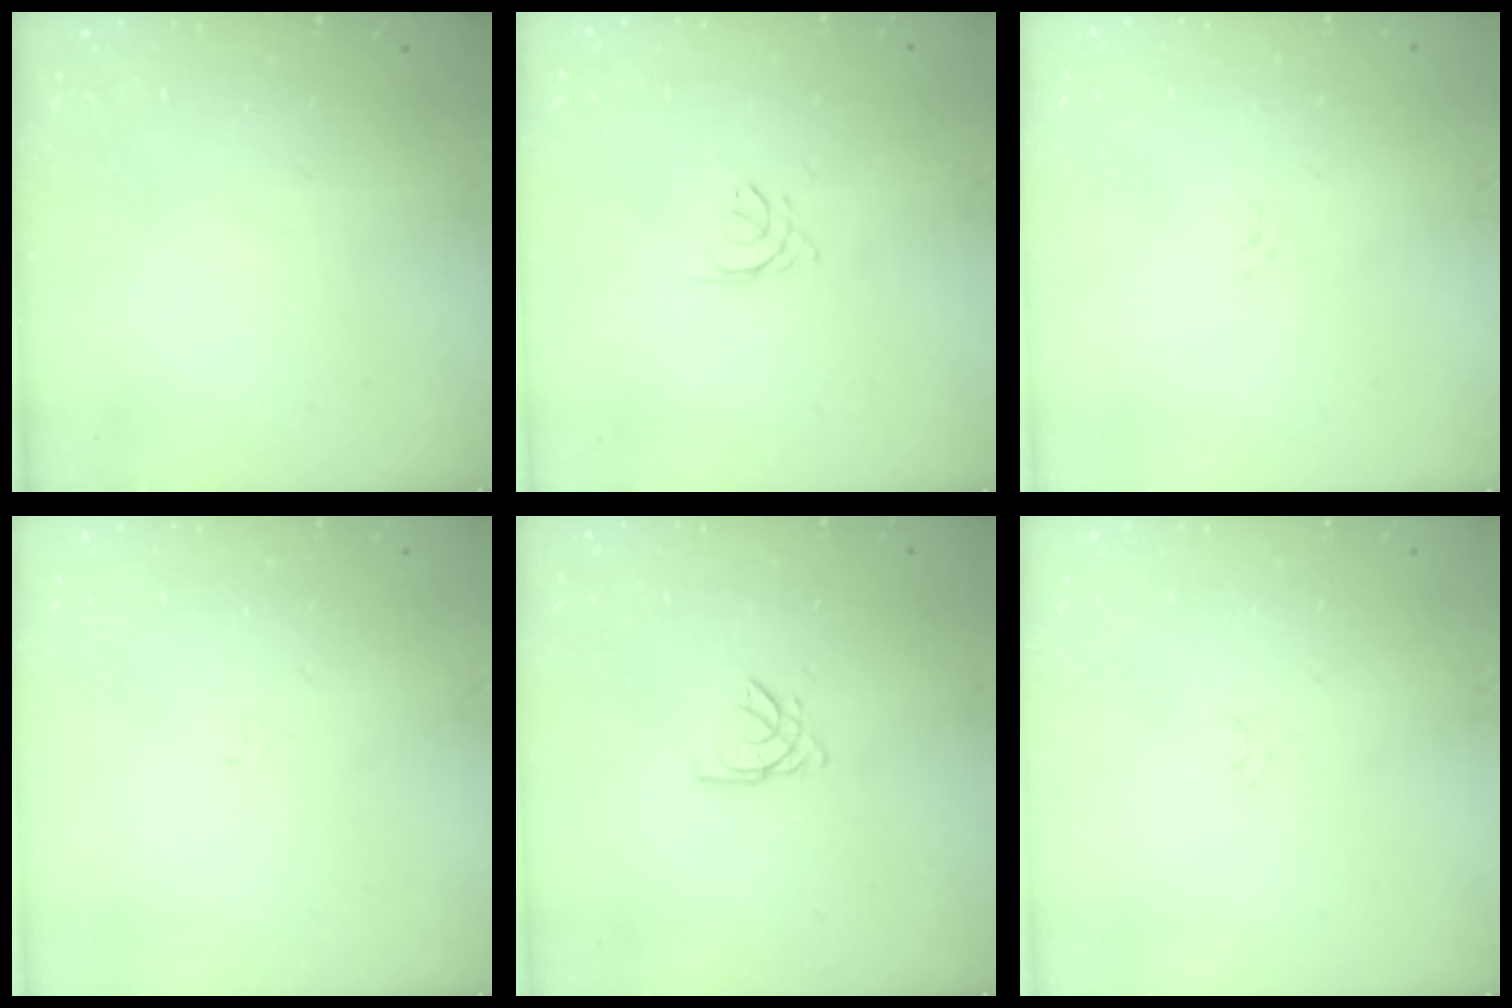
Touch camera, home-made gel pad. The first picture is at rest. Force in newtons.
{"total": 2.5, "press": 2.4, "slide": 0.5}
{"total": 0.0}
{"total": 1.2, "press": 1.2, "slide": 0.4}
{"total": 2.6, "press": 2.6, "slide": 0.1}
{"total": 2.9, "press": 2.9, "slide": 0.3}